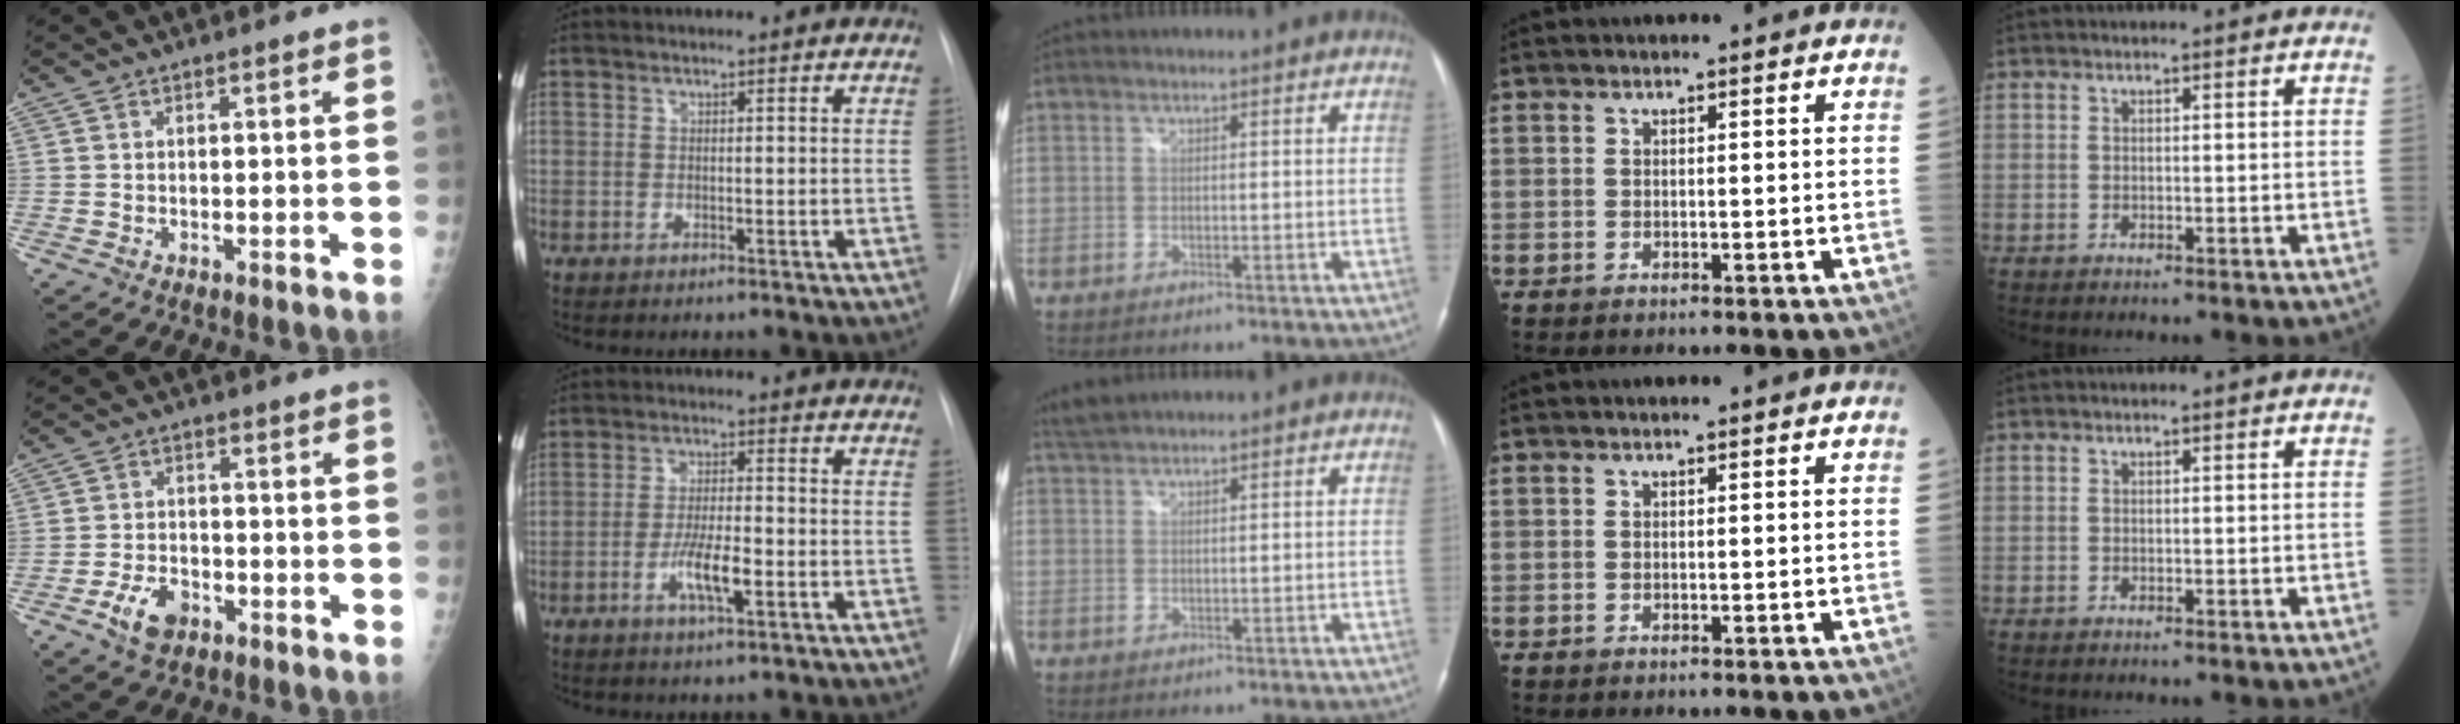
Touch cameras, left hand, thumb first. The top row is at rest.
{"thumb": {"total": 5.9, "force": [-3.0, 3.8, 3.4], "torque": [-0.055, 0.014, -0.050]}, "index": {"total": 5.8, "force": [-2.1, 1.1, 5.3], "torque": [-0.100, -0.004, -0.036]}, "middle": {"total": 2.2, "force": [2.2, 0.0, 0.5], "torque": [-0.017, 0.012, 0.046]}}